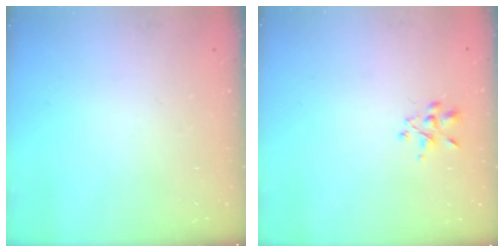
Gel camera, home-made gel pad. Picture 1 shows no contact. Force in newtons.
{"total": 2.4, "press": 2.2, "slide": 0.9}